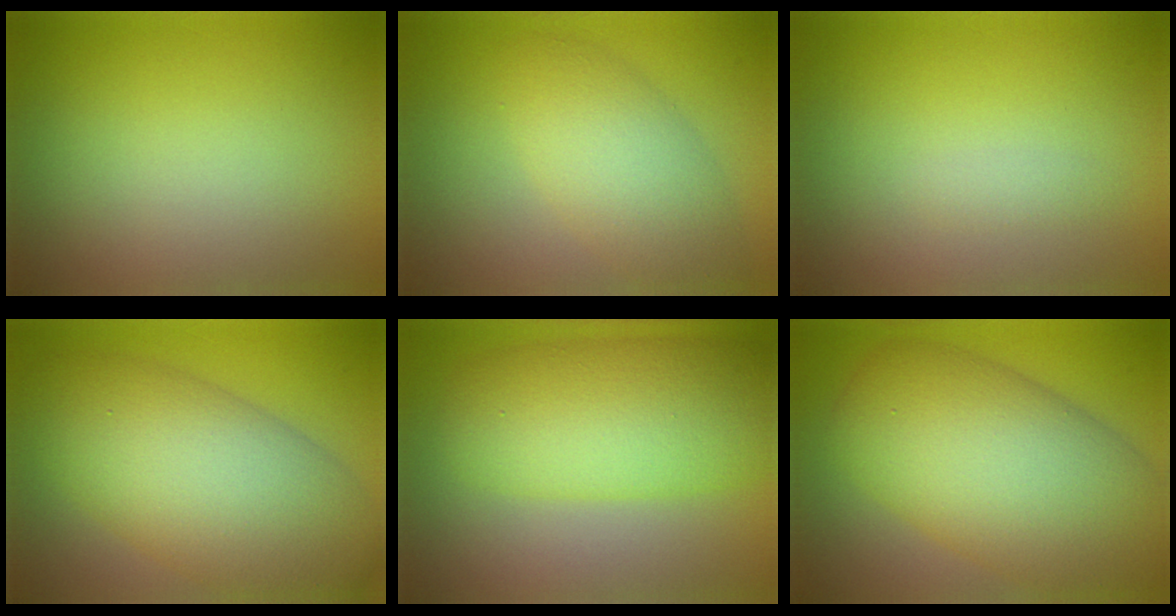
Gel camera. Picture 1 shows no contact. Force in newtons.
{"total": 5.2, "press": 5.2, "slide": 0.2}
{"total": 0.6, "press": 0.6, "slide": 0.0}
{"total": 11.5, "press": 11.4, "slide": 0.3}
{"total": 8.2, "press": 8.2, "slide": 0.2}
{"total": 13.0, "press": 12.9, "slide": 0.5}